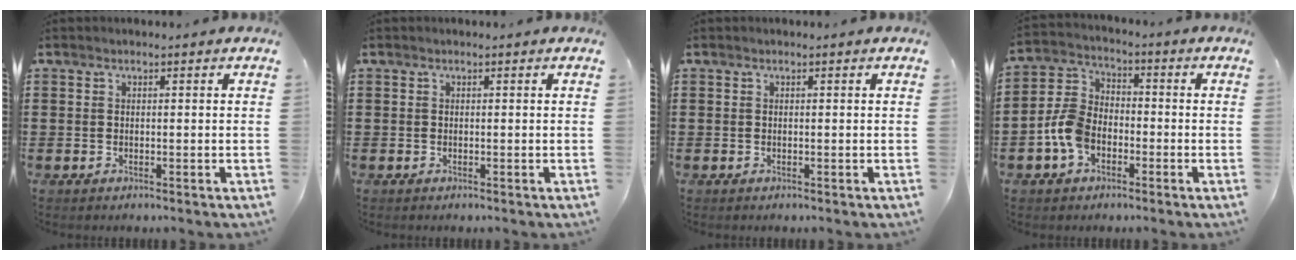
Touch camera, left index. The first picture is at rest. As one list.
[{"total": 0.0}, {"total": 0.0}, {"total": 7.1, "force": [-2.9, 4.7, 4.5], "torque": [-0.119, 0.009, -0.063]}]